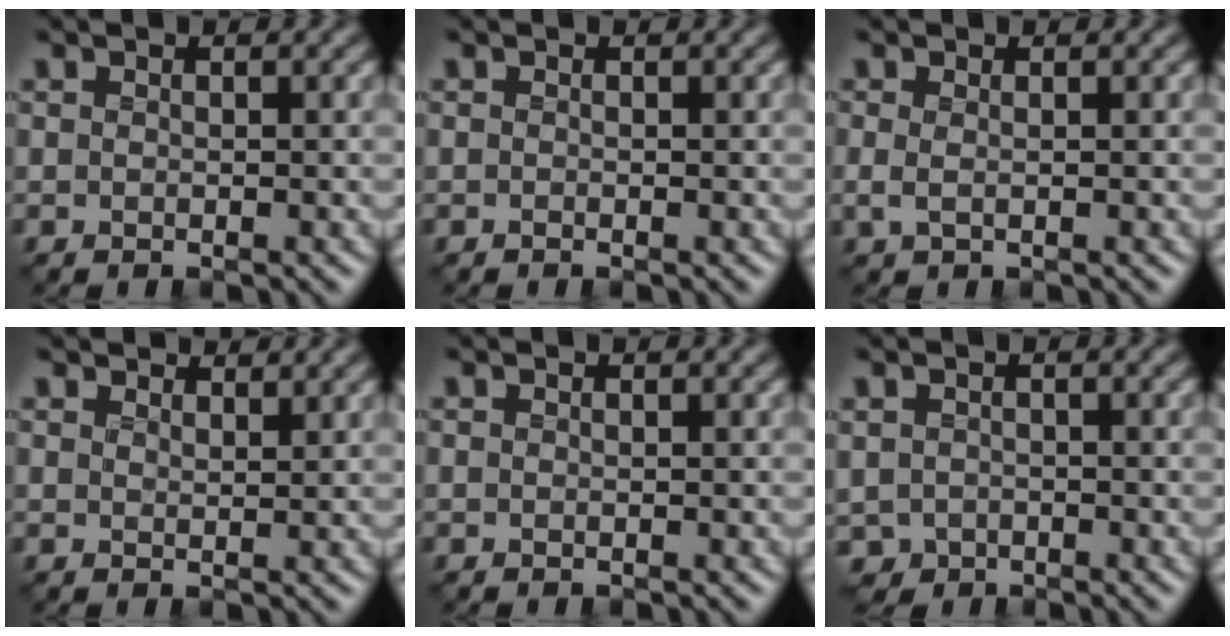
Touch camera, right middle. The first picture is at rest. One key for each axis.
{"total": 0.0}
{"total": 1.0, "fx": -0.1, "fy": 0.4, "fz": 0.9, "tx": -0.024, "ty": -0.005, "tz": -0.003}
{"total": 2.7, "fx": 2.6, "fy": 0.6, "fz": 0.6, "tx": -0.019, "ty": -0.001, "tz": 0.038}
{"total": 0.0}
{"total": 2.0, "fx": -0.9, "fy": 1.7, "fz": 0.8, "tx": -0.020, "ty": -0.009, "tz": -0.020}